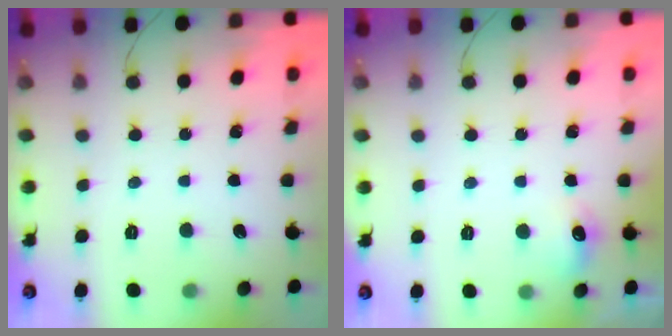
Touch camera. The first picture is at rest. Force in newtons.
{"total": 5.3, "press": 5.1, "slide": 1.2}